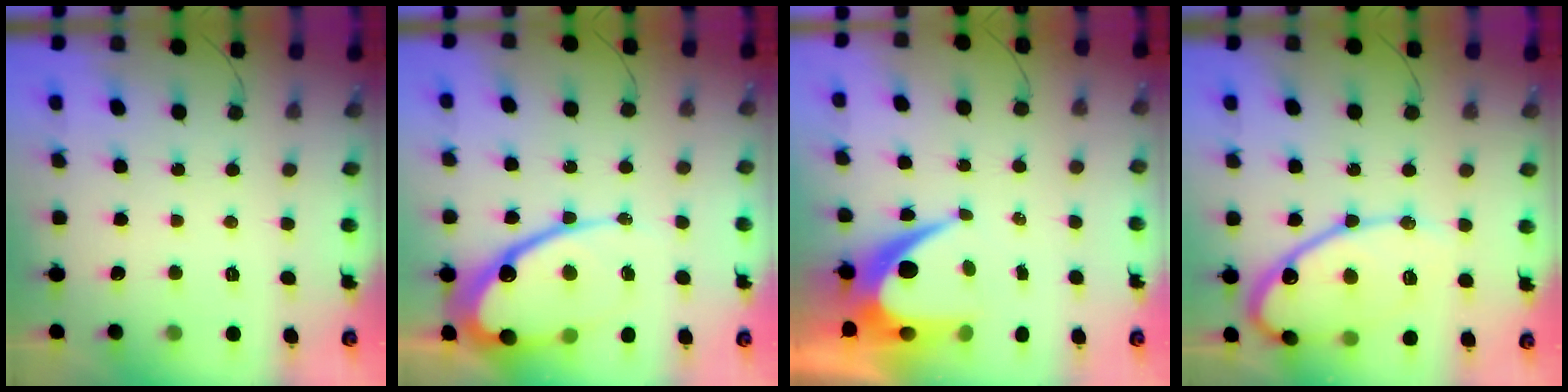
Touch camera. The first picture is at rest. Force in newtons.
{"total": 19.9, "press": 19.8, "slide": 1.7}
{"total": 9.8, "press": 9.7, "slide": 0.9}
{"total": 16.4, "press": 16.3, "slide": 1.4}